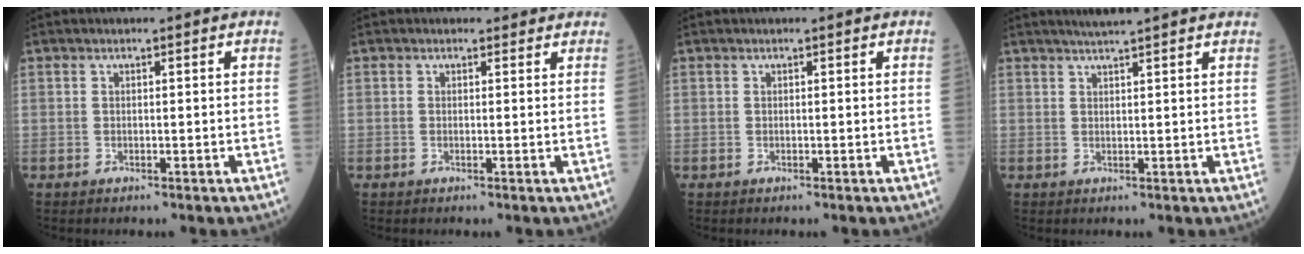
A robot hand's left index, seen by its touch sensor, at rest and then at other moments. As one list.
[{"total": 1.5, "force": [1.1, 0.9, 0.0], "torque": [0.001, 0.001, 0.002]}, {"total": 0.0}, {"total": 6.9, "force": [6.1, -0.1, 3.3], "torque": [-0.052, 0.029, 0.077]}]